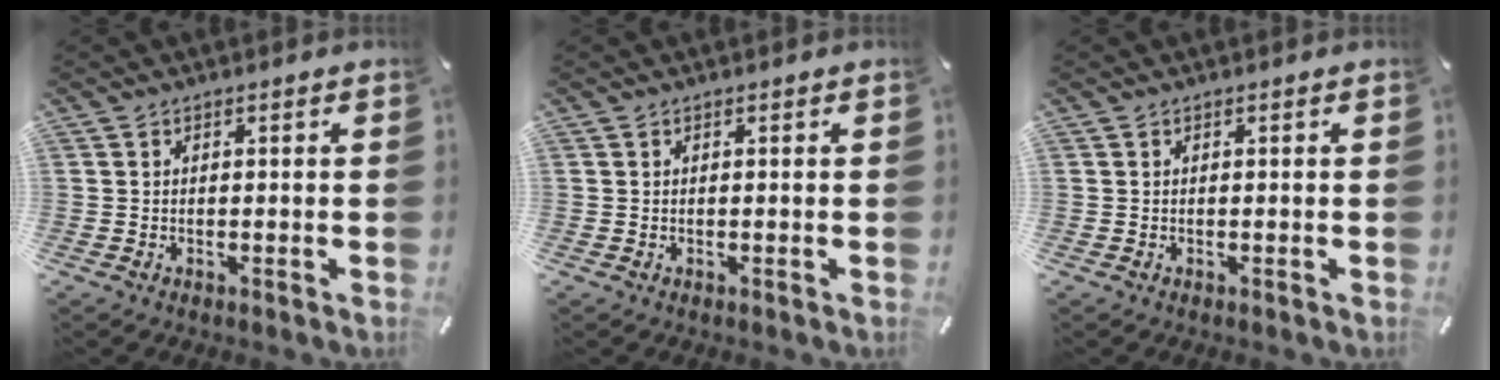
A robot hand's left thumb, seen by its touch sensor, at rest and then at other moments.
{"total": 0.0}
{"total": 0.0}